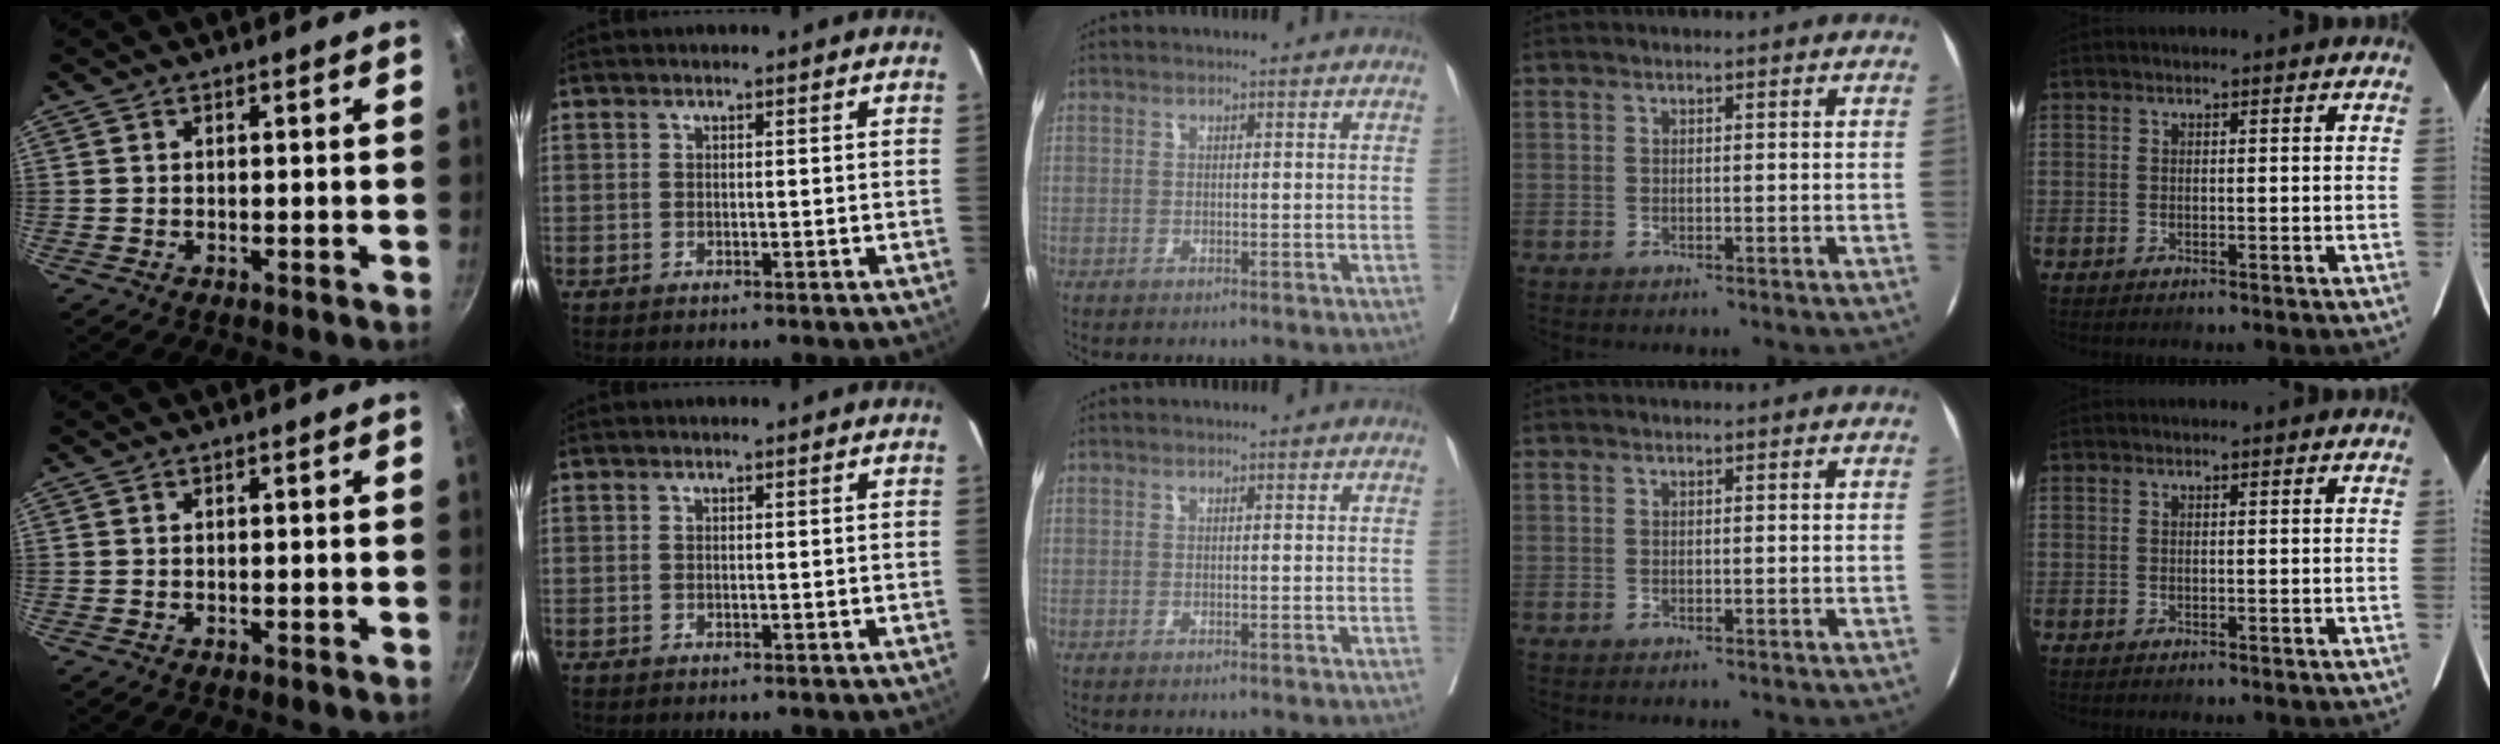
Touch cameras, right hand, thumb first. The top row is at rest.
{}